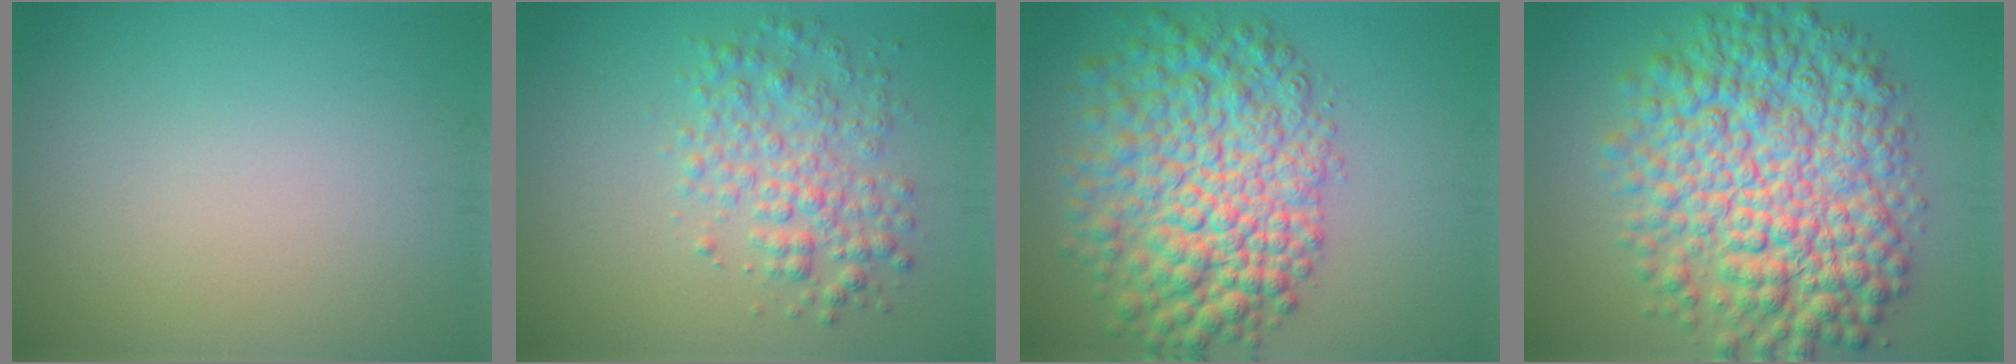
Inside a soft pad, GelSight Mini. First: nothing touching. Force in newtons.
{"total": 4.0, "press": 4.0, "slide": 0.1}
{"total": 9.8, "press": 9.8, "slide": 0.3}
{"total": 11.9, "press": 11.9, "slide": 0.1}